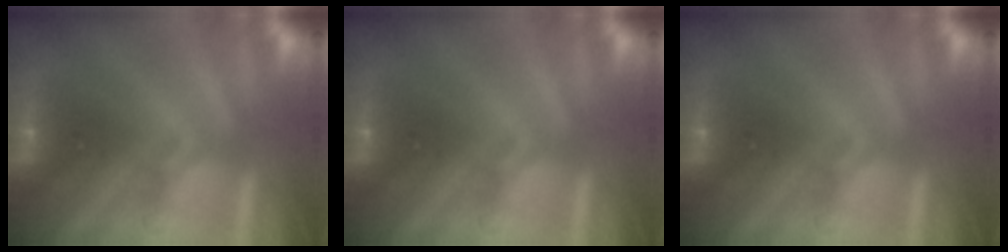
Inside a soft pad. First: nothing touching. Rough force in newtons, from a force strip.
{"total": 0.0}
{"total": 0.0}